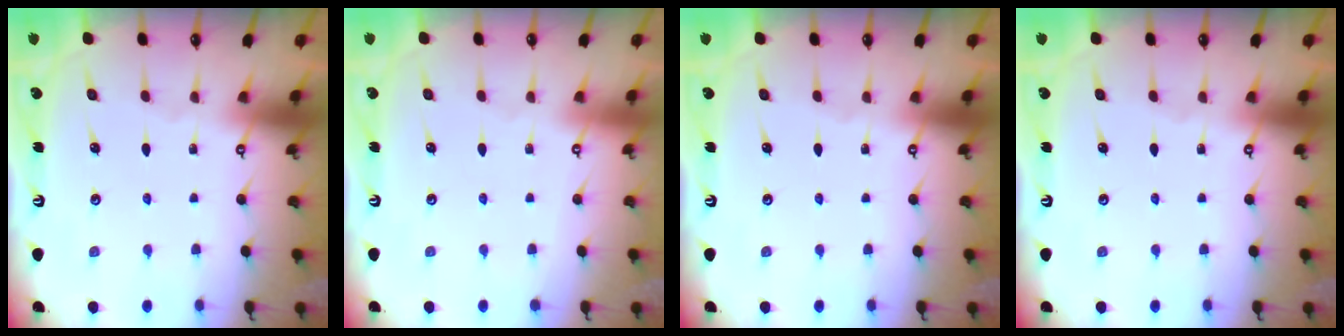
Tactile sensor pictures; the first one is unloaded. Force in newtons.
{"total": 4.0, "press": 4.0, "slide": 0.1}
{"total": 0.0}
{"total": 0.0}